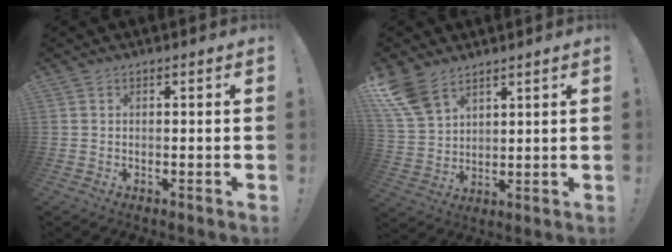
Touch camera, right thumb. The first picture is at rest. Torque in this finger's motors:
{"motor_torque": [0.29, 0.46, 0.89, 0.76, 0.28]}